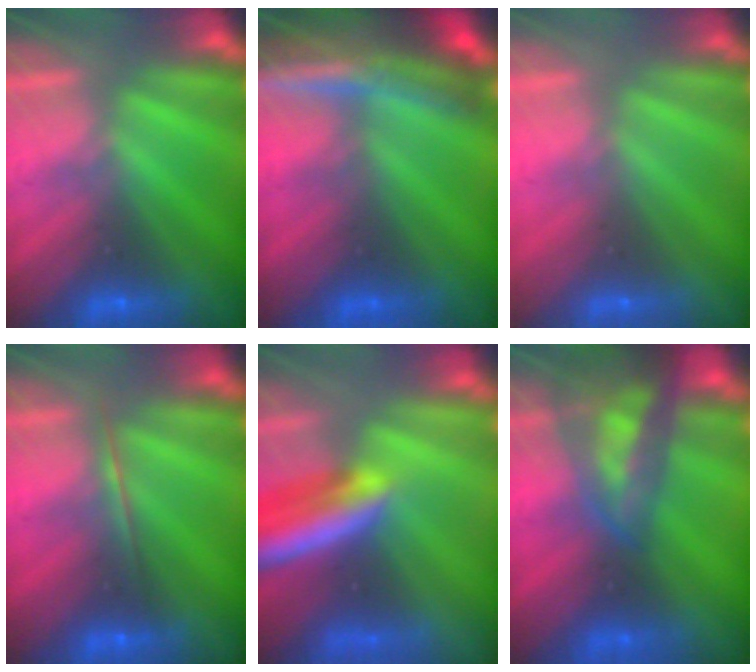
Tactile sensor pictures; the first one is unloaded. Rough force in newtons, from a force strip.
{"total": 7.8}
{"total": 2.8}
{"total": 1.6}
{"total": 8.4}
{"total": 7.4}